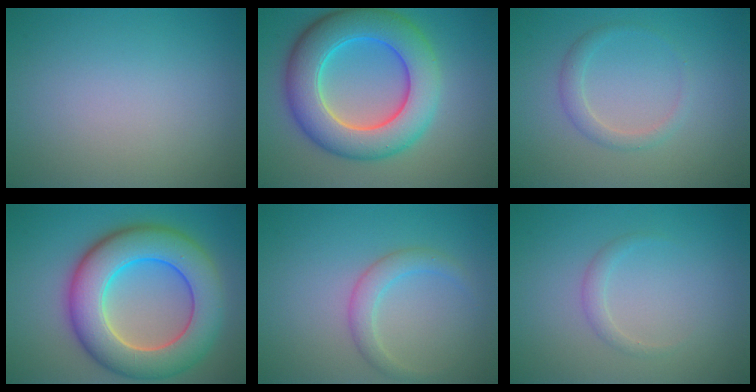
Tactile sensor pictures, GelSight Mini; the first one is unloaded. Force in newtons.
{"total": 9.8, "press": 9.8, "slide": 0.6}
{"total": 1.6, "press": 1.6, "slide": 0.1}
{"total": 10.6, "press": 10.6, "slide": 0.5}
{"total": 2.3, "press": 2.3, "slide": 0.0}
{"total": 1.1, "press": 1.1, "slide": 0.0}